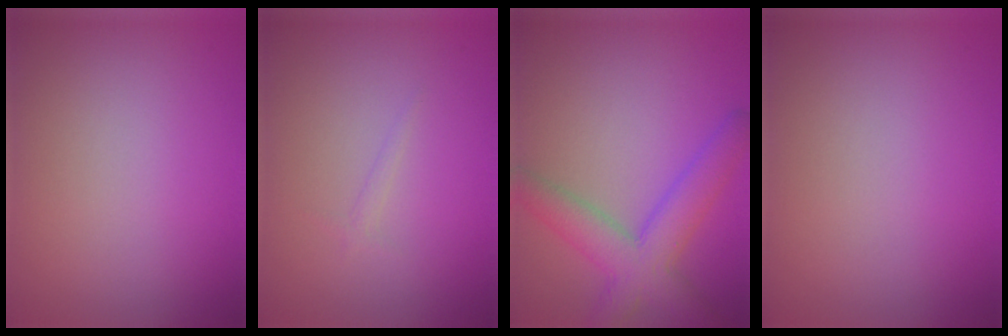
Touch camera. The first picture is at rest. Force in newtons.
{"total": 0.6, "press": 0.6, "slide": 0.0}
{"total": 5.7, "press": 5.7, "slide": 0.2}
{"total": 0.0}